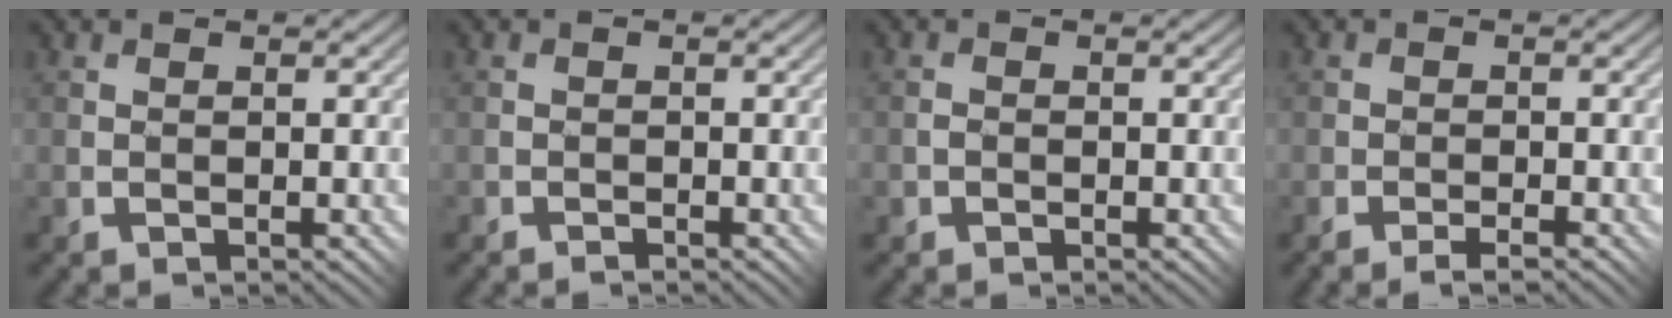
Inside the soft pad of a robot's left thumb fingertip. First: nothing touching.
{"total": 0.7, "force": [-0.3, 0.1, -0.6], "torque": [0.016, 0.001, -0.011]}
{"total": 0.7, "force": [-0.3, 0.6, 0.0], "torque": [0.004, 0.001, -0.010]}
{"total": 1.8, "force": [-1.5, 0.5, 0.9], "torque": [-0.011, 0.002, -0.027]}